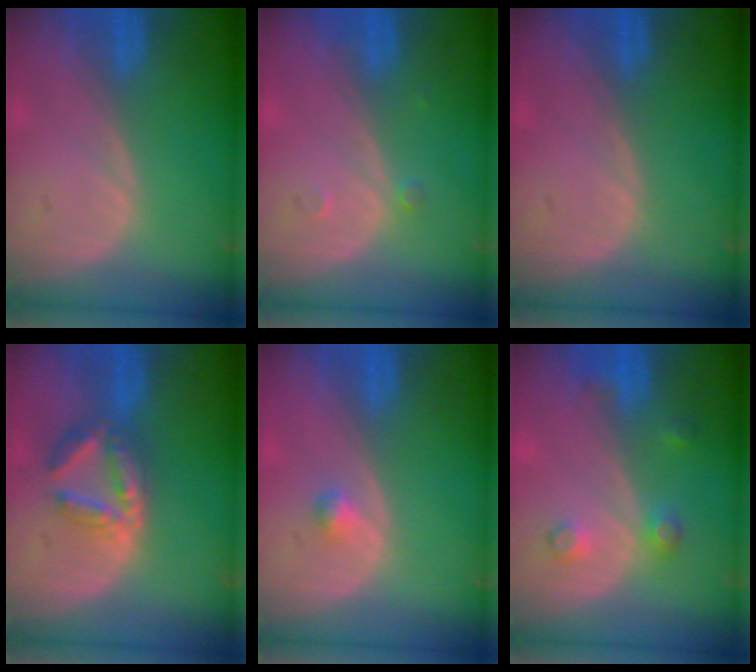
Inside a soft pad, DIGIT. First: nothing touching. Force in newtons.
{"total": 0.8, "press": 0.8, "slide": 0.1}
{"total": 0.0}
{"total": 5.8, "press": 5.5, "slide": 1.8}
{"total": 1.1, "press": 1.1, "slide": 0.1}
{"total": 3.2, "press": 3.2, "slide": 0.4}